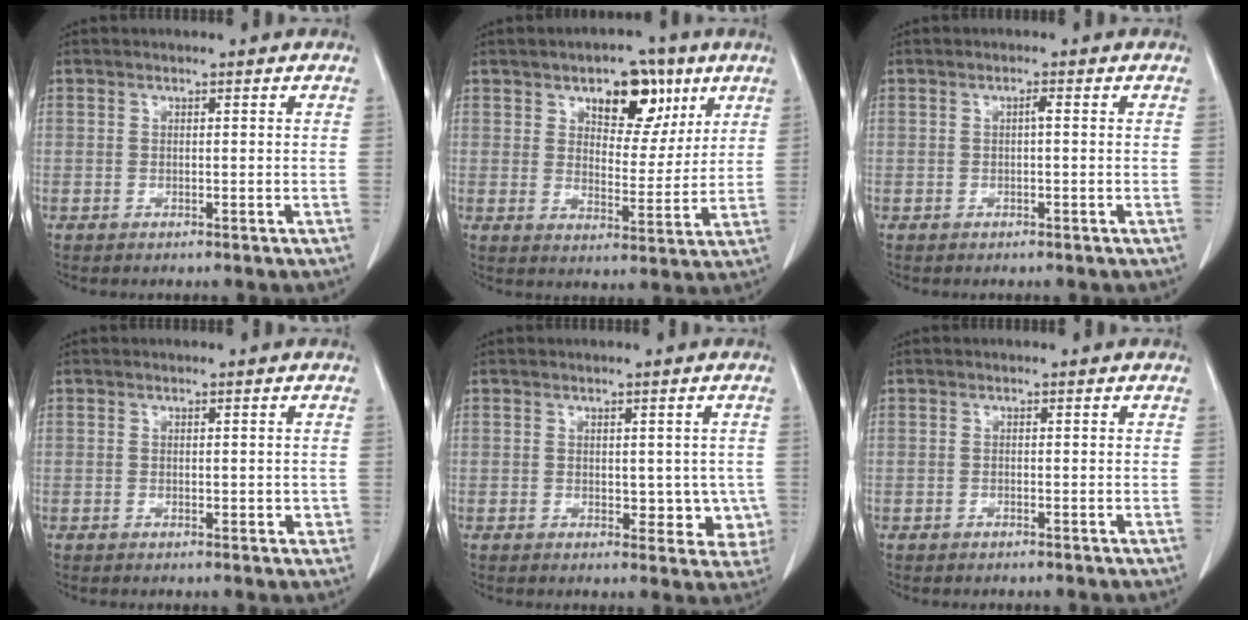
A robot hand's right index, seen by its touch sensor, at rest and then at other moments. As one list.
[{"total": 9.7, "force": [5.3, 5.2, 6.2], "torque": [-0.082, 0.011, 0.082]}, {"total": 0.8, "force": [0.0, 0.1, 0.8], "torque": [-0.014, 0.002, 0.000]}, {"total": 1.8, "force": [-0.2, 1.0, 1.5], "torque": [-0.017, 0.000, 0.001]}, {"total": 5.1, "force": [-0.1, 3.3, 3.9], "torque": [-0.021, 0.002, 0.004]}, {"total": 0.0}]